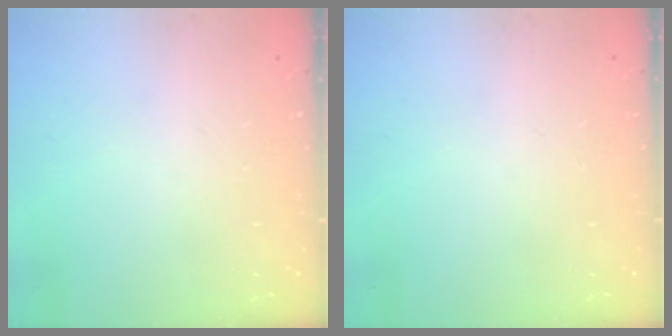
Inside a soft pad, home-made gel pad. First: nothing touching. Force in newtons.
{"total": 0.0}